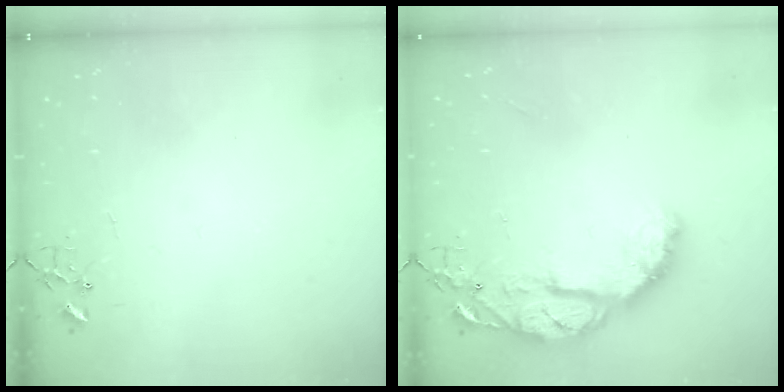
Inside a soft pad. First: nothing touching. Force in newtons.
{"total": 14.9, "press": 14.8, "slide": 1.5}